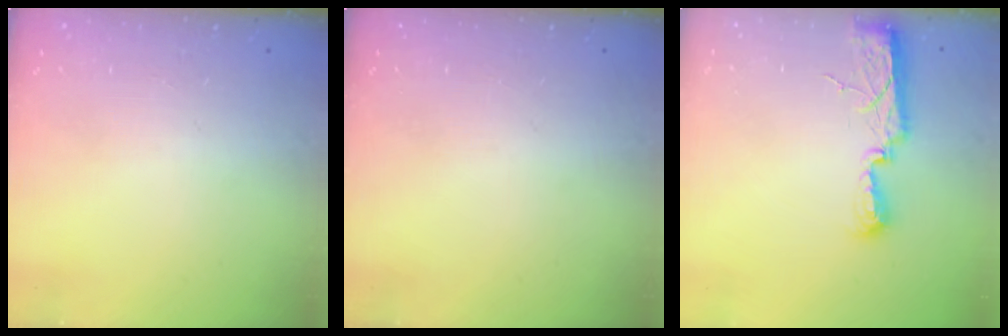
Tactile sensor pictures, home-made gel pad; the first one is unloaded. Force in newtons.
{"total": 0.0}
{"total": 7.8, "press": 7.7, "slide": 1.2}